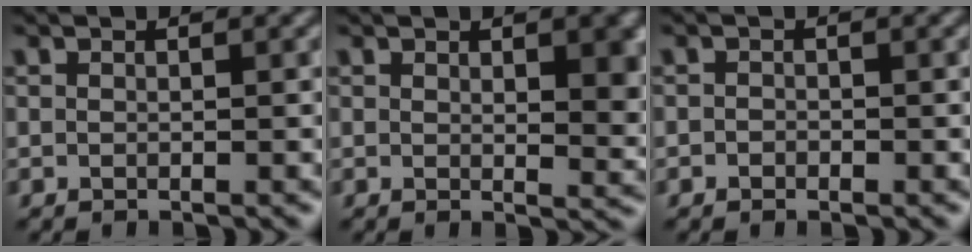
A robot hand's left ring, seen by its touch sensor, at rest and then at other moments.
{"total": 5.1, "force": [1.4, 1.8, 4.6], "torque": [-0.048, -0.002, 0.028]}
{"total": 0.6, "force": [-0.3, 0.5, 0.2], "torque": [-0.002, -0.003, -0.007]}